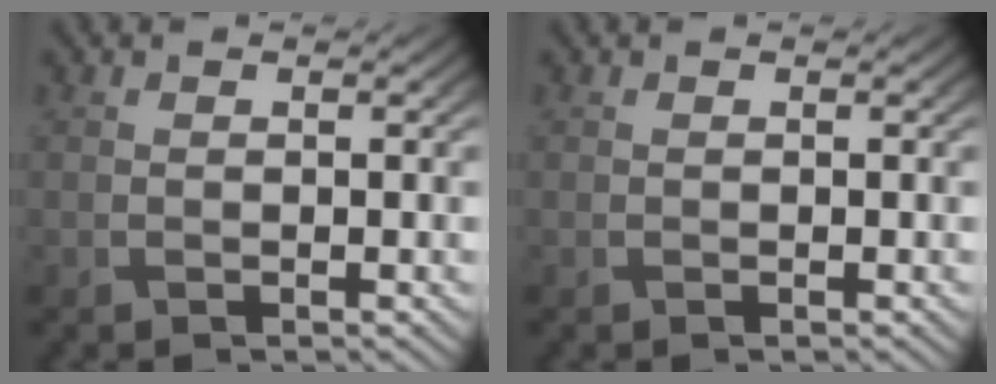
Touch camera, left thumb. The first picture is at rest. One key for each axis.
{"total": 0.0}